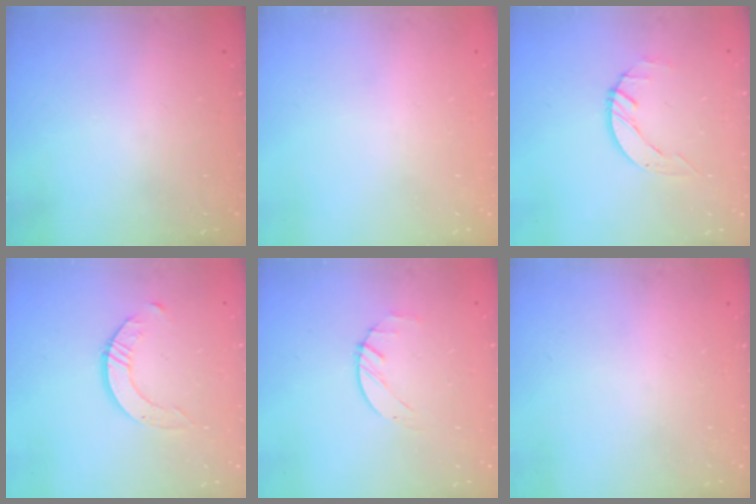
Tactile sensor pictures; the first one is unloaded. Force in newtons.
{"total": 0.0}
{"total": 2.9, "press": 2.8, "slide": 0.3}
{"total": 2.5, "press": 2.5, "slide": 0.3}
{"total": 1.4, "press": 1.3, "slide": 0.2}
{"total": 0.0}